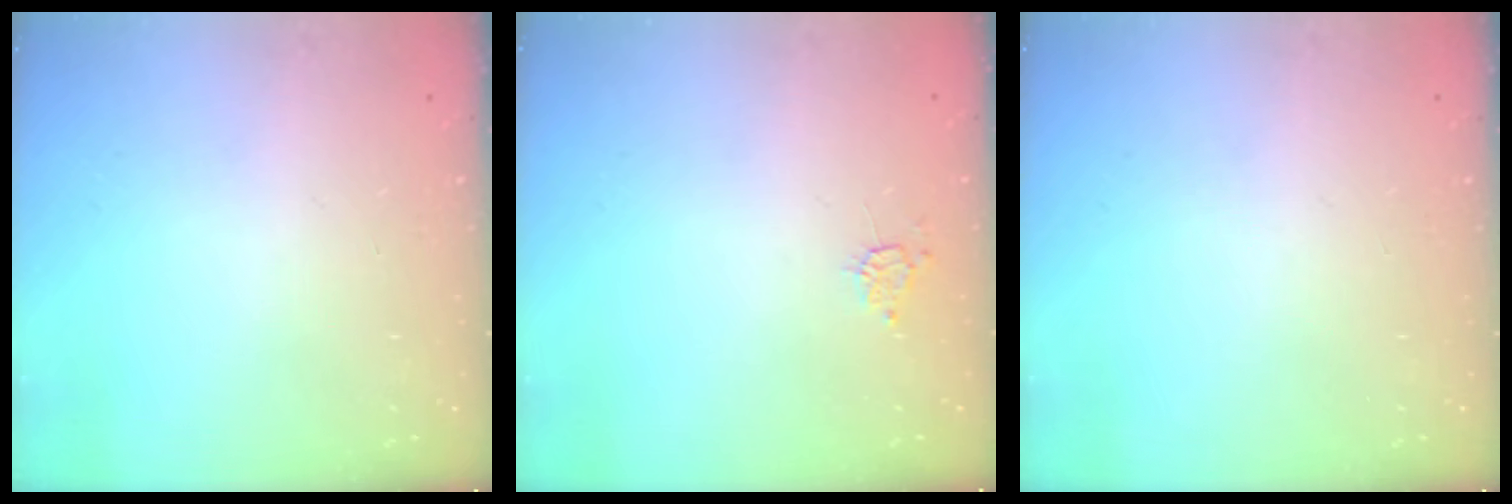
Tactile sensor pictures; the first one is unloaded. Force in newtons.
{"total": 3.6, "press": 3.6, "slide": 0.4}
{"total": 0.0}